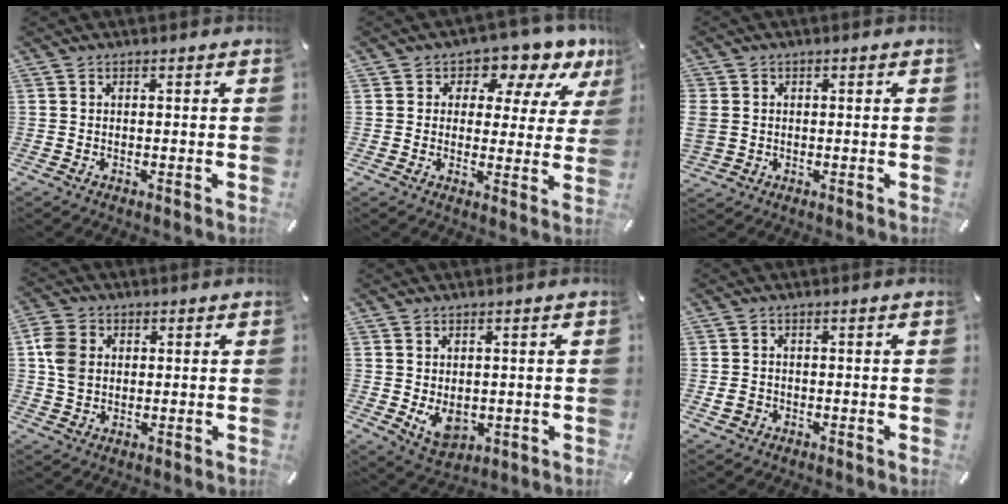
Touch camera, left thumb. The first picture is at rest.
{"total": 7.5, "force": [4.2, 5.3, 3.2], "torque": [-0.042, -0.033, 0.068]}
{"total": 3.9, "force": [0.3, 3.7, 1.4], "torque": [-0.034, 0.006, 0.008]}
{"total": 6.6, "force": [1.2, 5.7, 3.3], "torque": [-0.083, 0.005, 0.020]}
{"total": 6.2, "force": [-0.4, 4.9, 3.8], "torque": [-0.061, -0.005, -0.006]}
{"total": 2.4, "force": [-0.7, 2.1, 1.1], "torque": [-0.020, 0.003, -0.012]}